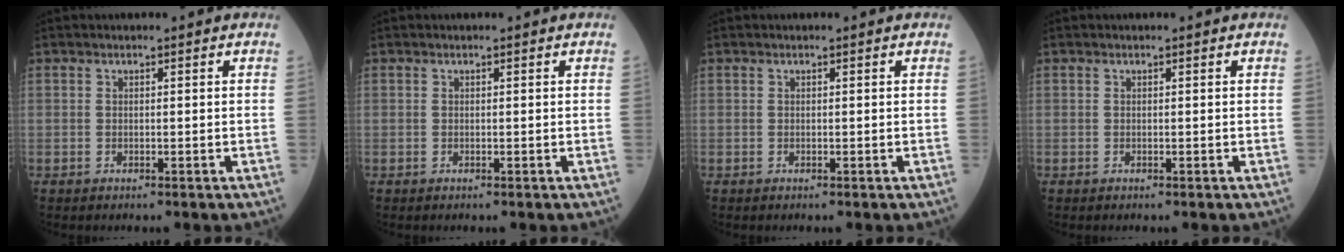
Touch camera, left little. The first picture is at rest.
{"total": 0.0}
{"total": 0.0}
{"total": 0.0}